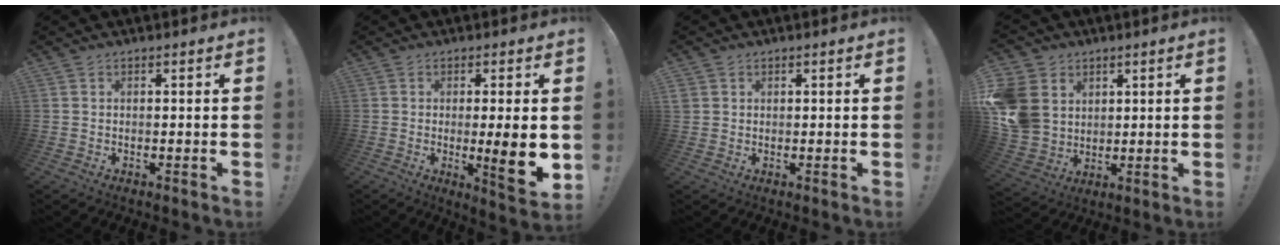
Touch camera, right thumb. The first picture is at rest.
{"total": 10.1, "force": [-0.8, 1.2, 10.0], "torque": [-0.136, -0.014, -0.012]}
{"total": 1.4, "force": [0.8, 1.2, 0.3], "torque": [-0.008, 0.002, 0.017]}
{"total": 12.8, "force": [3.3, 10.9, 5.8], "torque": [-0.129, -0.014, 0.073]}